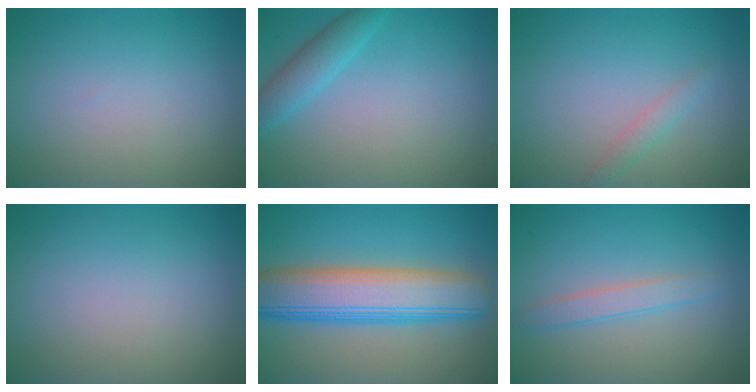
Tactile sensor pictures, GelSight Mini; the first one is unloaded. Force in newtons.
{"total": 2.1, "press": 2.1, "slide": 0.2}
{"total": 1.3, "press": 1.3, "slide": 0.1}
{"total": 0.0}
{"total": 9.2, "press": 9.2, "slide": 0.3}
{"total": 1.9, "press": 1.9, "slide": 0.1}